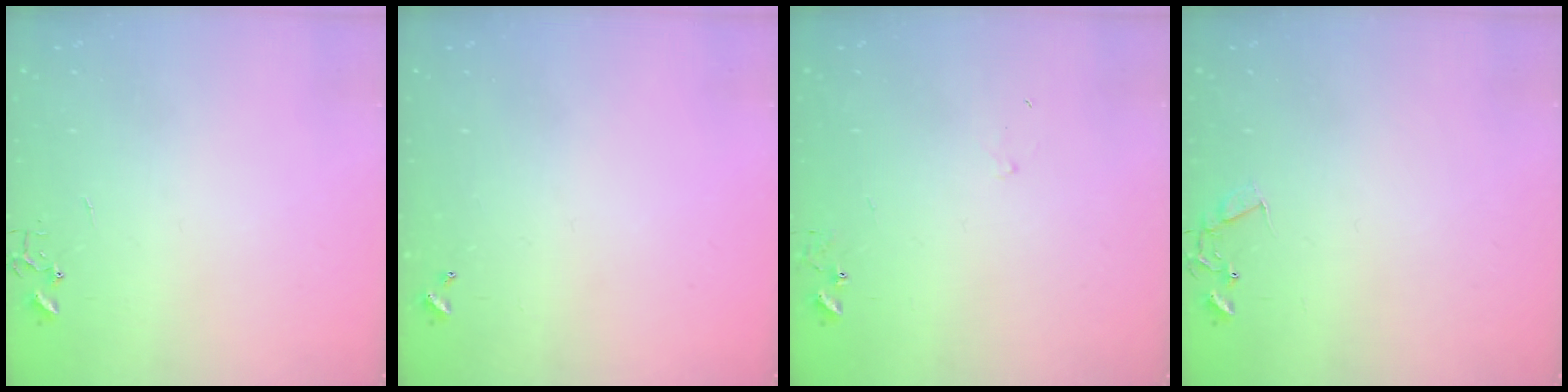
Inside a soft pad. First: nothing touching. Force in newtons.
{"total": 0.0}
{"total": 7.4, "press": 7.4, "slide": 0.5}
{"total": 7.1, "press": 7.1, "slide": 0.5}